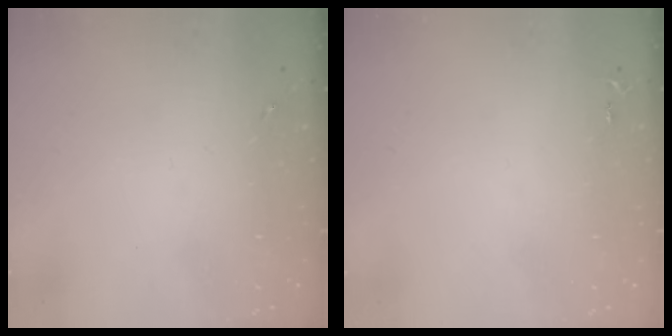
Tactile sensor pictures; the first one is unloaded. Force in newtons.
{"total": 2.5, "press": 2.5, "slide": 0.3}